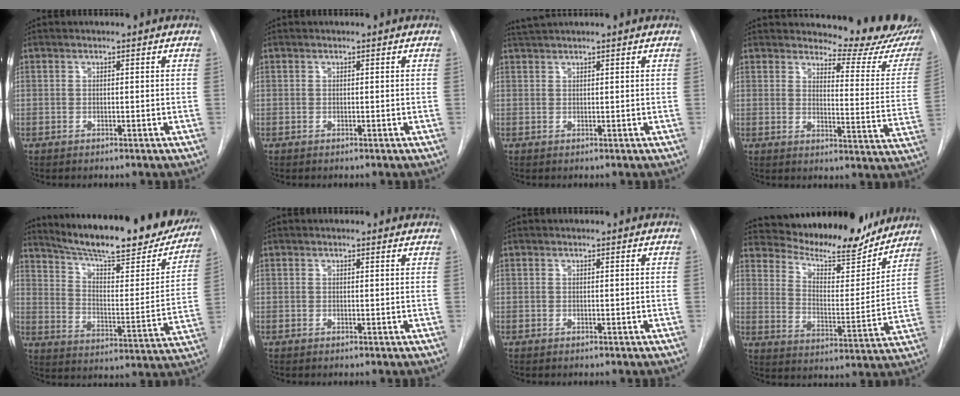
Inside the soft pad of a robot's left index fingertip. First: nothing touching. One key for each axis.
{"total": 0.0}
{"total": 2.4, "fx": 2.3, "fy": -0.4, "fz": 0.6, "tx": -0.006, "ty": 0.023, "tz": 0.046}
{"total": 15.6, "fx": 14.9, "fy": 2.5, "fz": 3.9, "tx": -0.026, "ty": -0.099, "tz": 0.153}
{"total": 26.9, "fx": 23.1, "fy": 4.6, "fz": 13.0, "tx": -0.194, "ty": -0.051, "tz": 0.309}
{"total": 0.9, "fx": 0.8, "fy": 0.4, "fz": 0.0, "tx": -0.004, "ty": 0.000, "tz": 0.003}
{"total": 0.0}
{"total": 17.6, "fx": 16.5, "fy": 3.3, "fz": 5.3, "tx": -0.079, "ty": -0.021, "tz": 0.241}